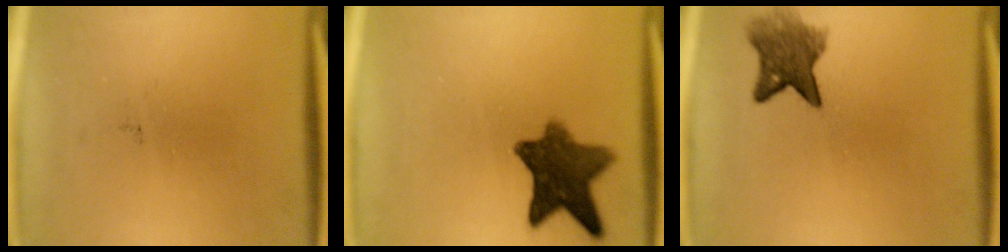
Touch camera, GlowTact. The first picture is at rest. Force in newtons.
{"total": 9.8}
{"total": 5.7}